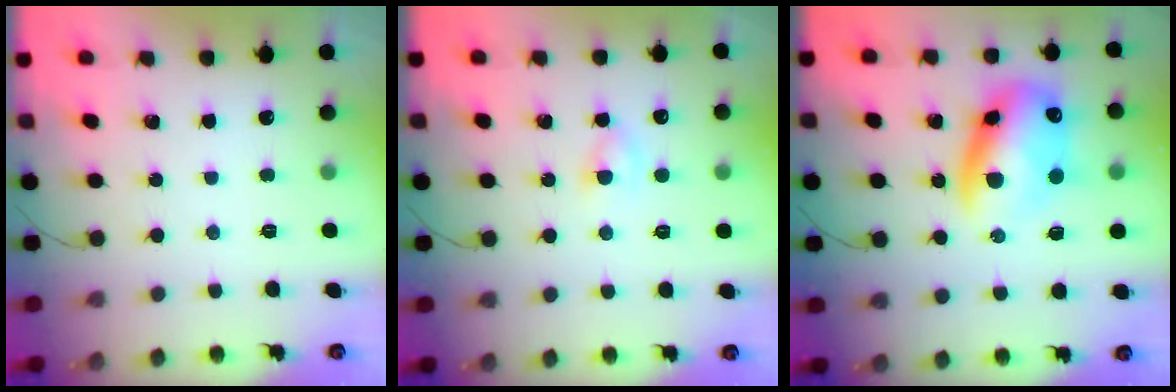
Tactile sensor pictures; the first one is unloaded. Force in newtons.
{"total": 2.4, "press": 2.2, "slide": 1.0}
{"total": 14.2, "press": 13.7, "slide": 3.6}